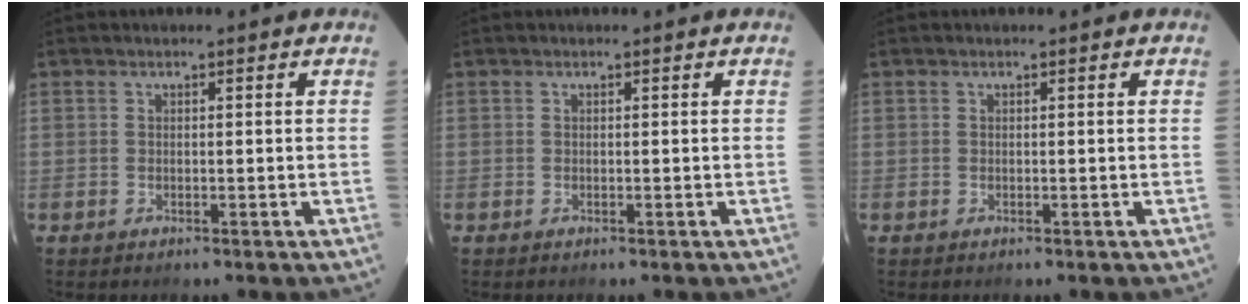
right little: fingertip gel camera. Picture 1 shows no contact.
{"total": 0.0}
{"total": 0.0}